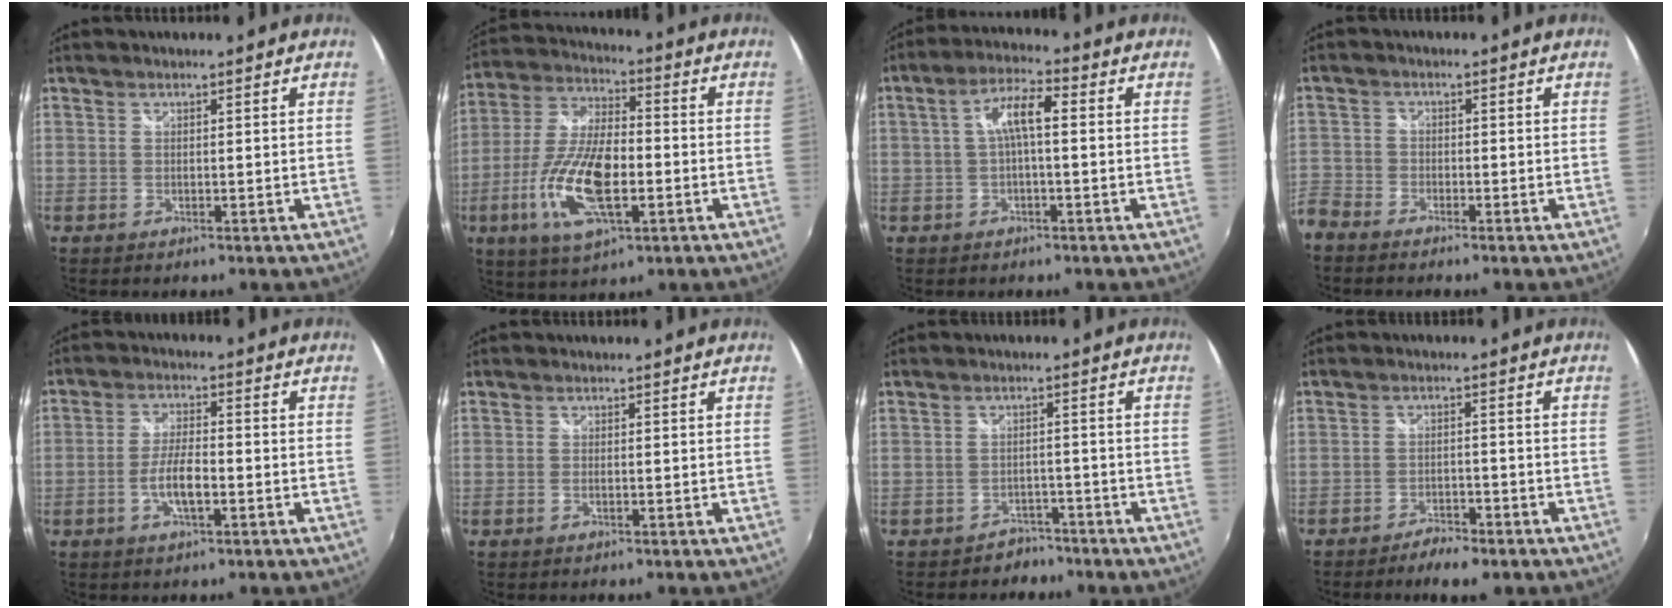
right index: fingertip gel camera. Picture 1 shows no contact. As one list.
[{"total": 16.2, "force": [-4.9, 6.1, 14.2], "torque": [-0.297, -0.009, -0.090]}, {"total": 6.0, "force": [0.1, 1.5, 5.8], "torque": [-0.116, 0.017, 0.003]}, {"total": 7.5, "force": [-4.9, 5.5, 1.7], "torque": [-0.074, -0.005, -0.108]}, {"total": 6.0, "force": [-2.2, 1.6, 5.3], "torque": [-0.109, 0.002, -0.040]}, {"total": 0.8, "force": [-0.3, 0.1, 0.7], "torque": [-0.015, 0.001, -0.007]}, {"total": 4.0, "force": [-3.1, 2.4, -0.5], "torque": [0.006, 0.018, -0.044]}, {"total": 5.7, "force": [-4.6, 1.8, 2.9], "torque": [-0.071, -0.004, -0.072]}]